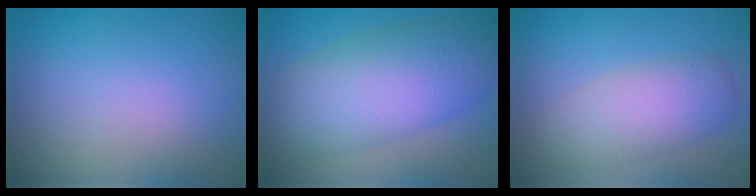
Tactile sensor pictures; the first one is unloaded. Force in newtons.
{"total": 8.4, "press": 8.4, "slide": 0.4}
{"total": 4.1, "press": 4.1, "slide": 0.4}